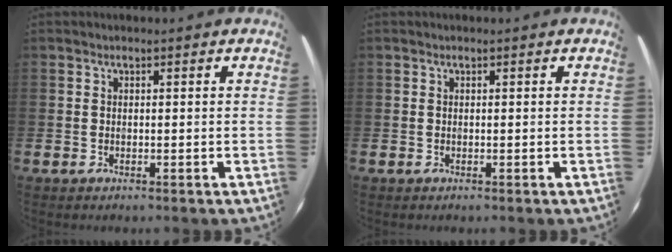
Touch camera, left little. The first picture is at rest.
{"total": 0.0}